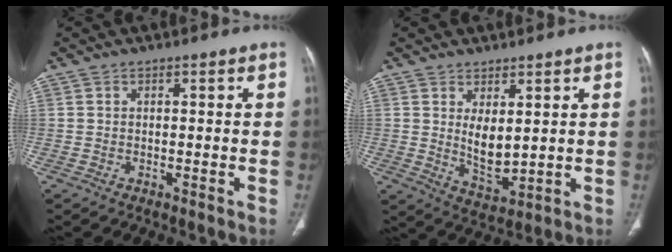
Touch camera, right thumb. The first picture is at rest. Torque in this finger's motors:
{"motor_torque": [1.73, 3.28, 0.83, -0.50, 0.29]}